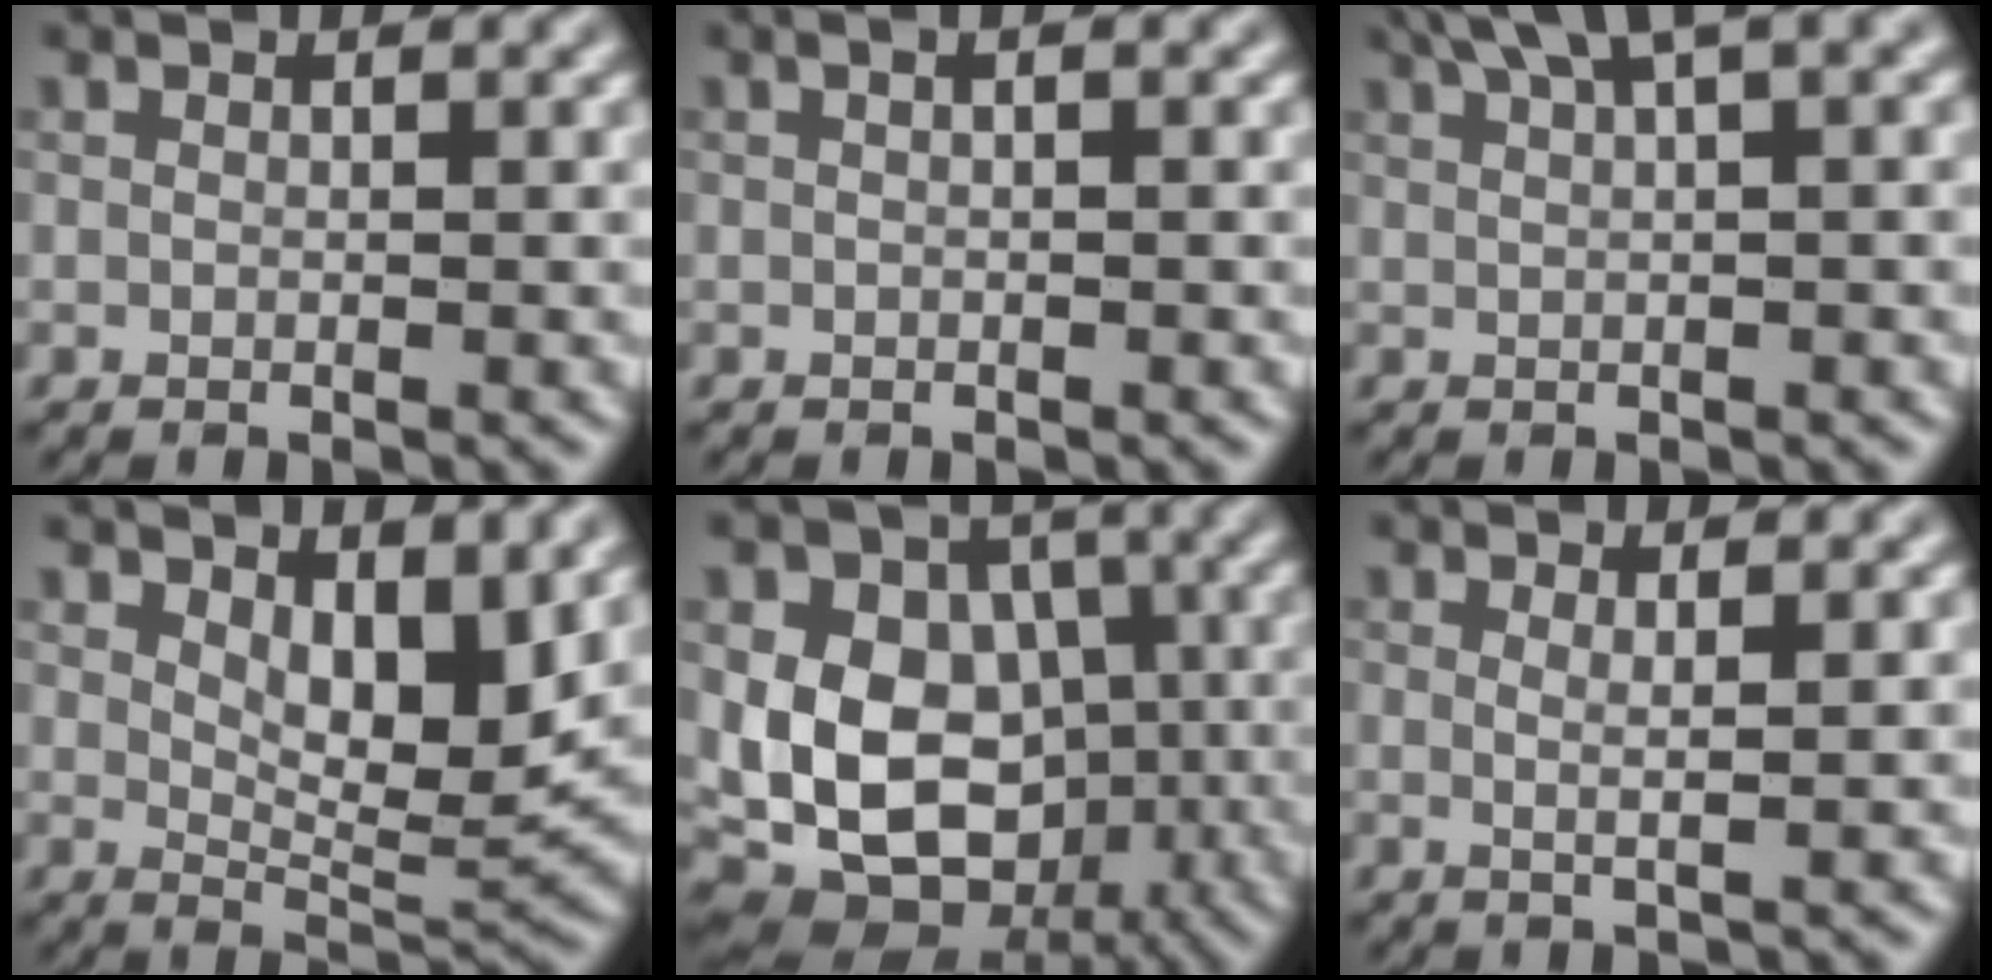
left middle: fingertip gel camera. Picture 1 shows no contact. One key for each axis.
{"total": 1.0, "fx": 0.3, "fy": 0.2, "fz": 0.9, "tx": -0.017, "ty": -0.001, "tz": 0.002}
{"total": 4.8, "fx": 3.1, "fy": 0.8, "fz": 3.6, "tx": -0.055, "ty": 0.022, "tz": 0.053}
{"total": 5.7, "fx": 2.3, "fy": 2.5, "fz": 4.5, "tx": -0.071, "ty": -0.014, "tz": 0.041}
{"total": 12.4, "fx": -1.4, "fy": 9.7, "fz": 7.7, "tx": -0.107, "ty": 0.007, "tz": -0.045}
{"total": 1.5, "fx": 0.6, "fy": 0.5, "fz": 1.3, "tx": -0.017, "ty": -0.002, "tz": 0.003}